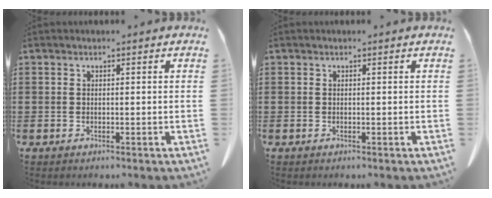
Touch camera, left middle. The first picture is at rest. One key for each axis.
{"total": 0.0}